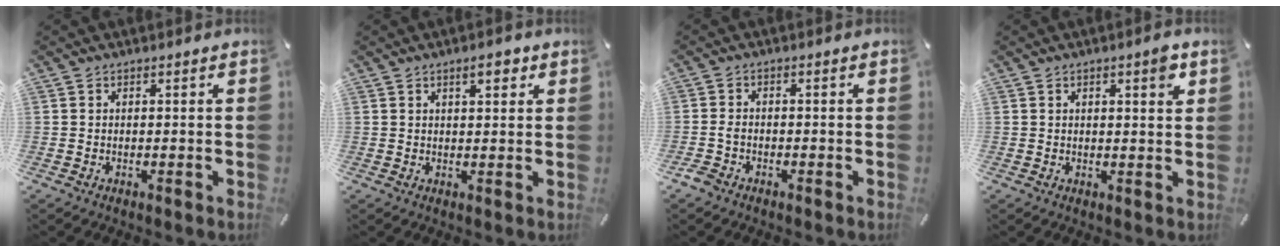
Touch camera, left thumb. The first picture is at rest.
{"total": 4.1, "force": [2.2, 1.6, 3.1], "torque": [-0.042, -0.004, 0.032]}
{"total": 2.4, "force": [-1.6, 1.5, 1.0], "torque": [-0.032, 0.004, -0.035]}
{"total": 3.7, "force": [1.7, 1.0, 3.1], "torque": [-0.048, -0.002, 0.024]}